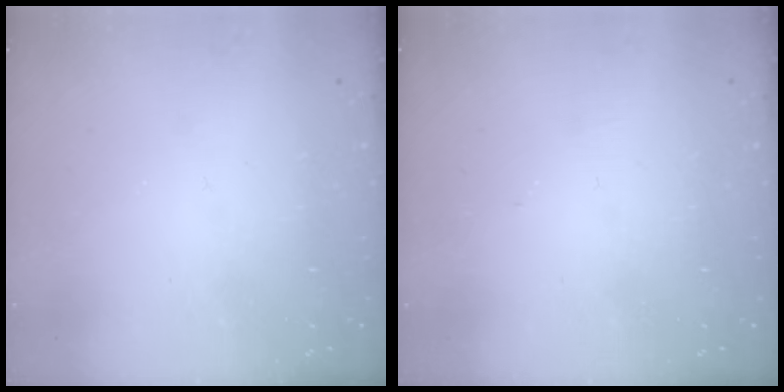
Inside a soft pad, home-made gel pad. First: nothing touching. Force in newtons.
{"total": 3.3, "press": 3.3, "slide": 0.4}